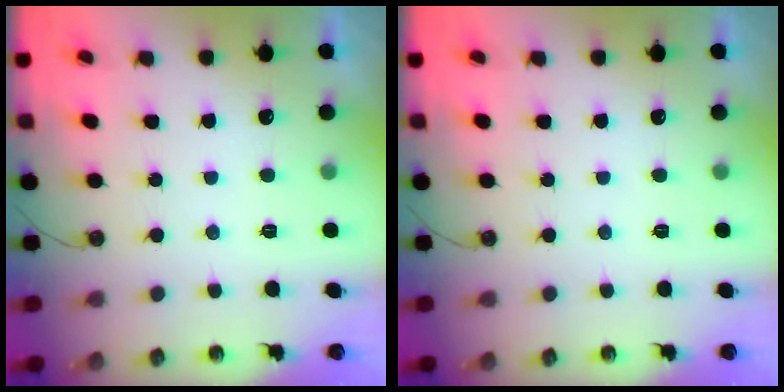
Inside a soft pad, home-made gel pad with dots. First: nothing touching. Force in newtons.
{"total": 0.0}